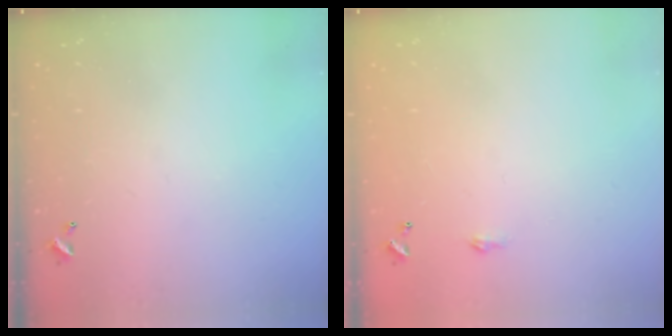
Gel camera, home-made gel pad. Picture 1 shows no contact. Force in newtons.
{"total": 1.8, "press": 1.8, "slide": 0.3}